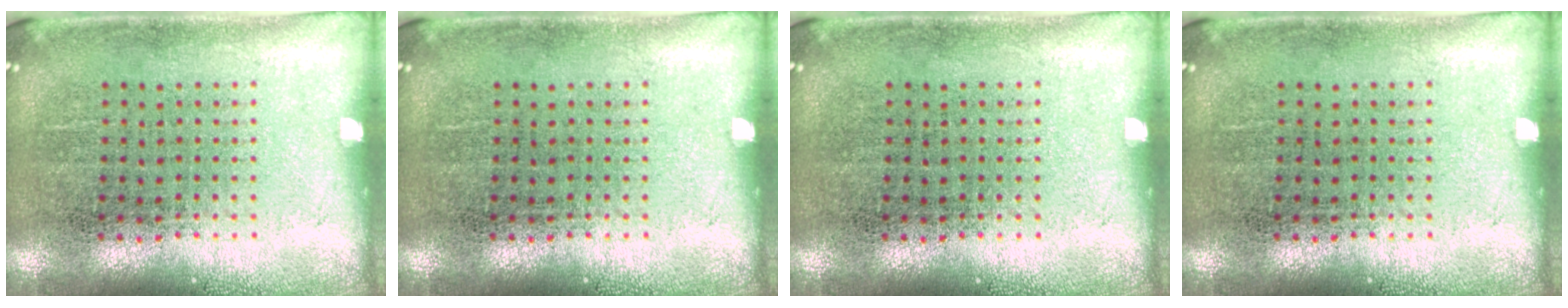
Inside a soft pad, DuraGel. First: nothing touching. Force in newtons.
{"total": 0.0}
{"total": 0.0}
{"total": 0.0}